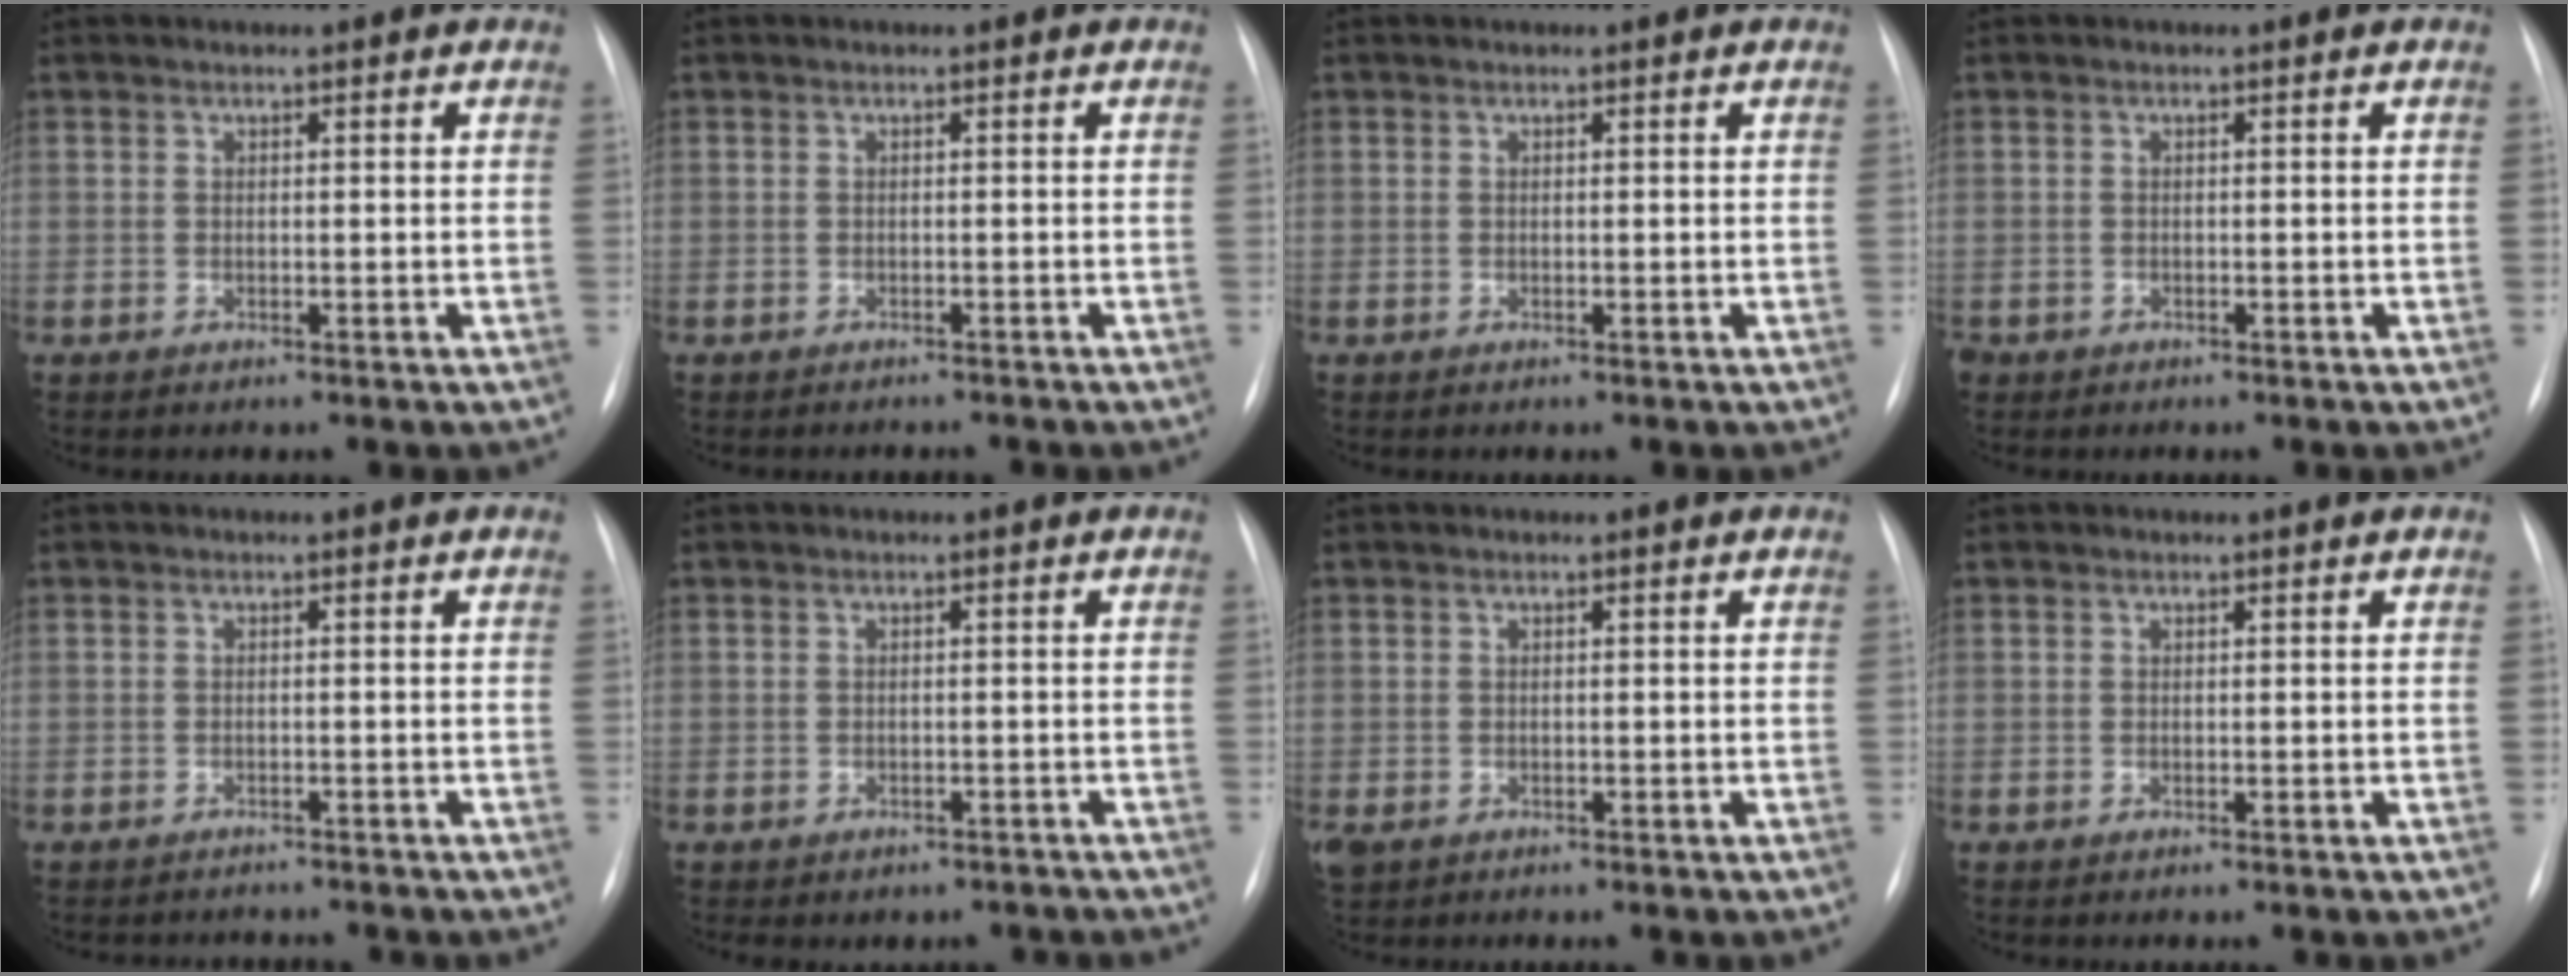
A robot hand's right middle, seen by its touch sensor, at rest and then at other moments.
{"total": 2.4, "force": [-2.4, 0.3, 0.4], "torque": [0.000, -0.005, -0.028]}
{"total": 0.0}
{"total": 1.2, "force": [-0.7, 0.9, 0.3], "torque": [-0.007, 0.003, -0.010]}
{"total": 3.3, "force": [-3.3, 0.6, 0.2], "torque": [0.005, -0.003, -0.041]}
{"total": 4.3, "force": [-3.6, 2.3, 0.8], "torque": [-0.004, 0.015, -0.038]}
{"total": 1.8, "force": [-0.8, 1.3, 0.9], "torque": [-0.022, -0.001, -0.005]}
{"total": 0.0}